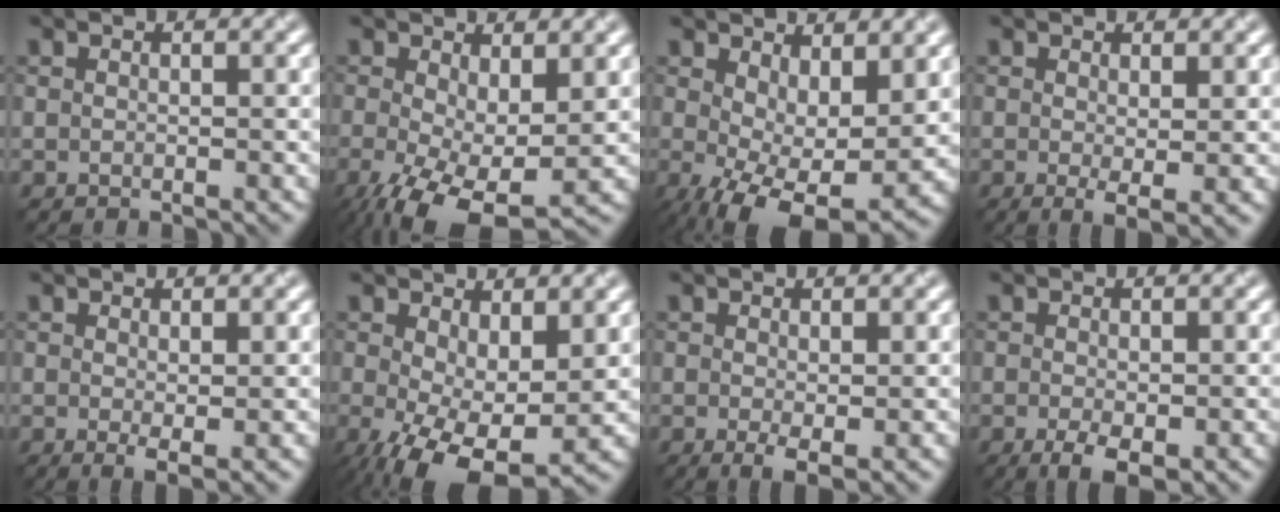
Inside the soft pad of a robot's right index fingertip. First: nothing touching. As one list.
[{"total": 8.3, "force": [-2.5, 3.7, 6.9], "torque": [-0.149, -0.028, -0.033]}, {"total": 8.7, "force": [-0.5, 3.9, 7.7], "torque": [-0.129, -0.017, 0.001]}, {"total": 2.1, "force": [0.0, 0.3, 2.1], "torque": [-0.033, -0.013, 0.002]}, {"total": 1.8, "force": [0.1, 0.3, 1.8], "torque": [-0.027, -0.012, 0.003]}, {"total": 9.2, "force": [-2.2, 4.3, 7.9], "torque": [-0.151, -0.026, -0.026]}, {"total": 2.1, "force": [-0.3, 0.5, 2.0], "torque": [-0.035, -0.012, -0.004]}, {"total": 3.3, "force": [-1.2, 1.3, 2.8], "torque": [-0.047, -0.011, -0.017]}]